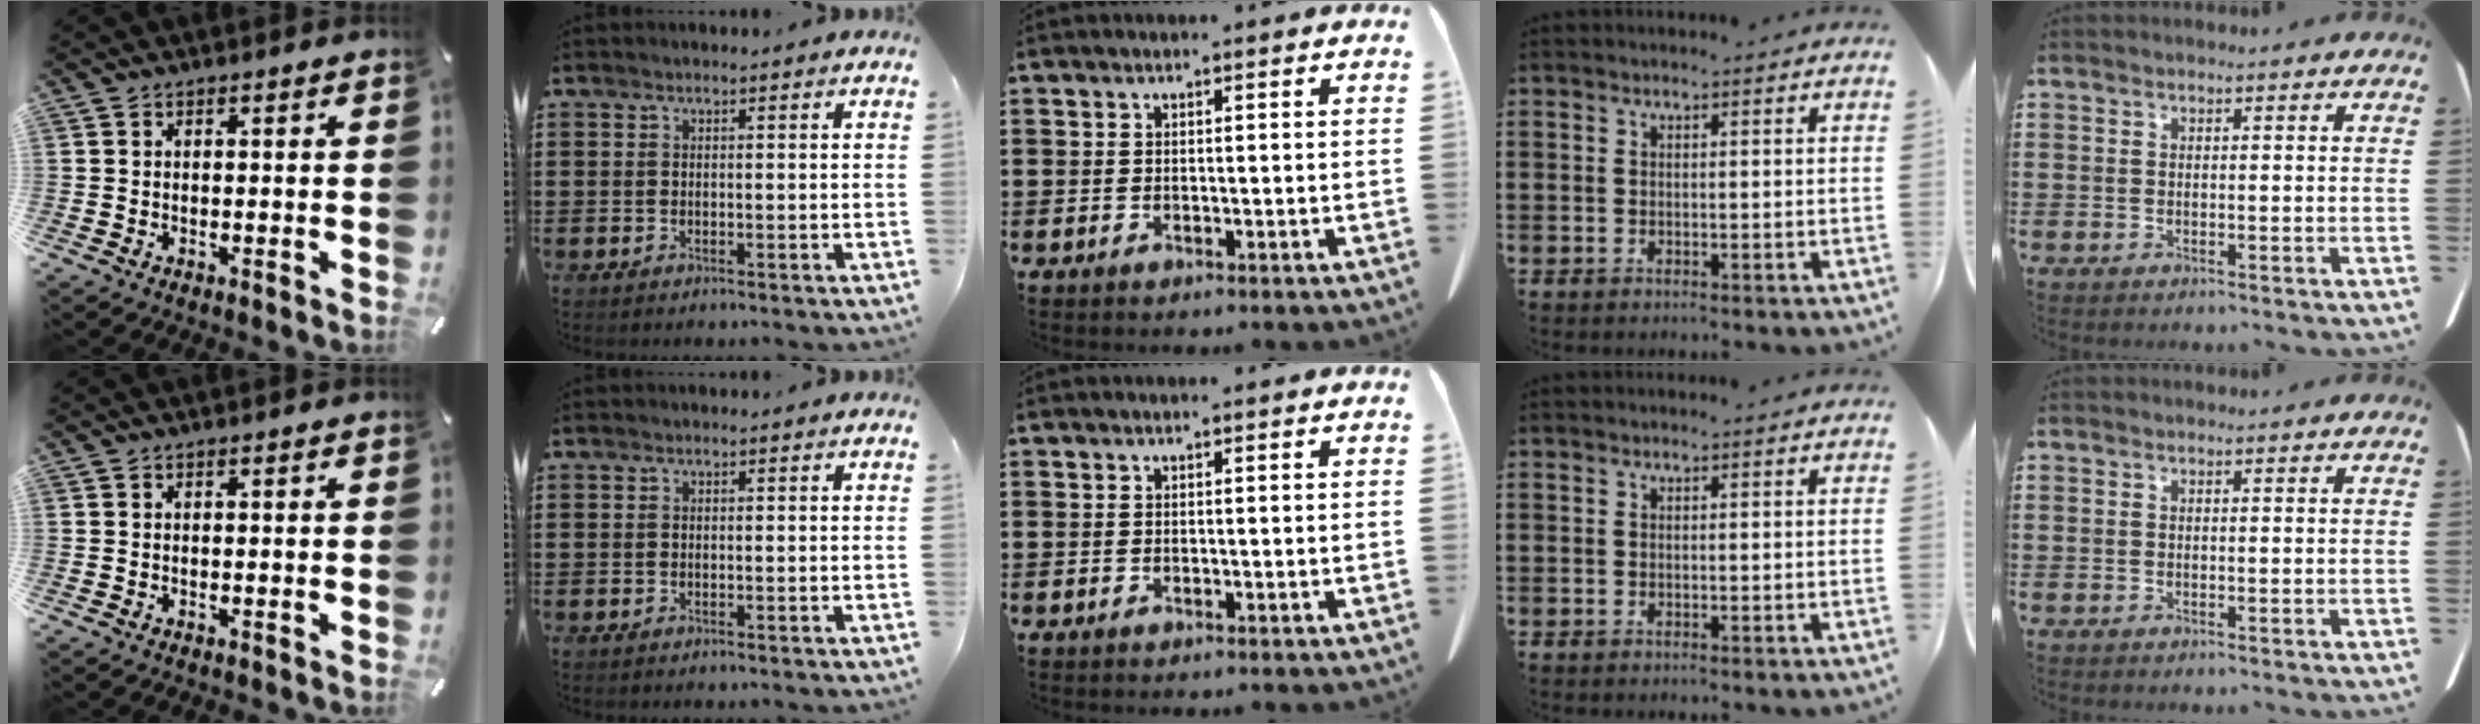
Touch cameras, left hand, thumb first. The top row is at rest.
{}